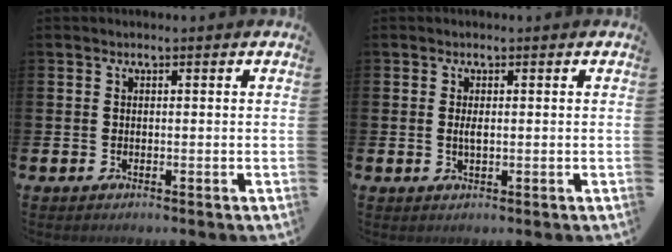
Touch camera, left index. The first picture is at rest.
{"total": 1.3, "force": [0.1, 0.5, 1.2], "torque": [-0.022, 0.002, 0.000]}